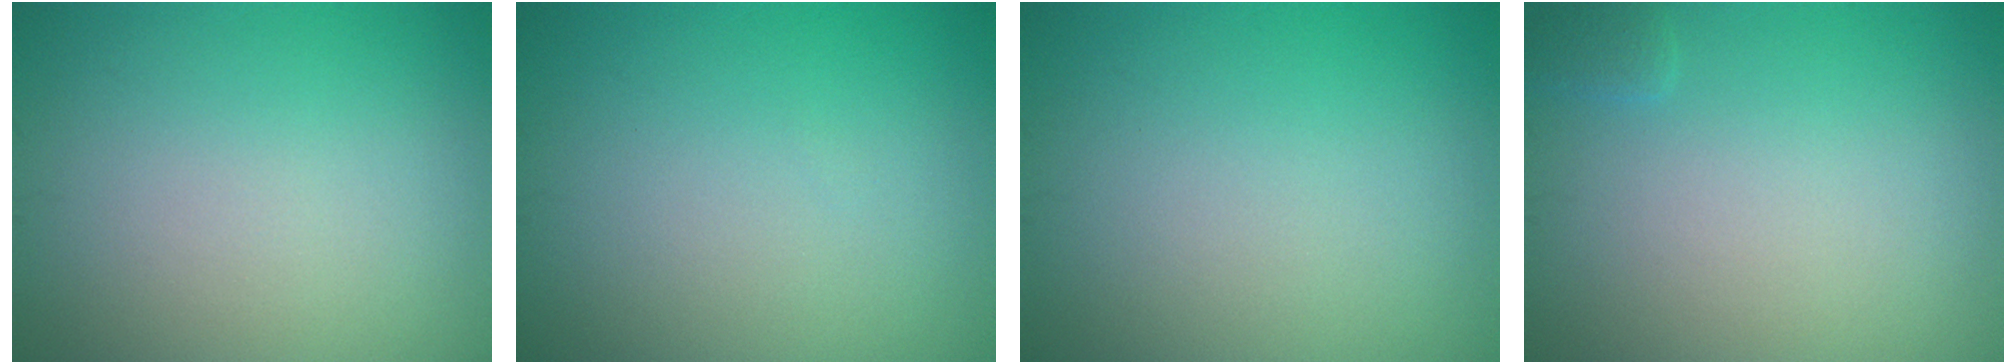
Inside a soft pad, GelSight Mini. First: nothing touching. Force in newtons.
{"total": 0.0}
{"total": 0.0}
{"total": 0.7, "press": 0.7, "slide": 0.1}